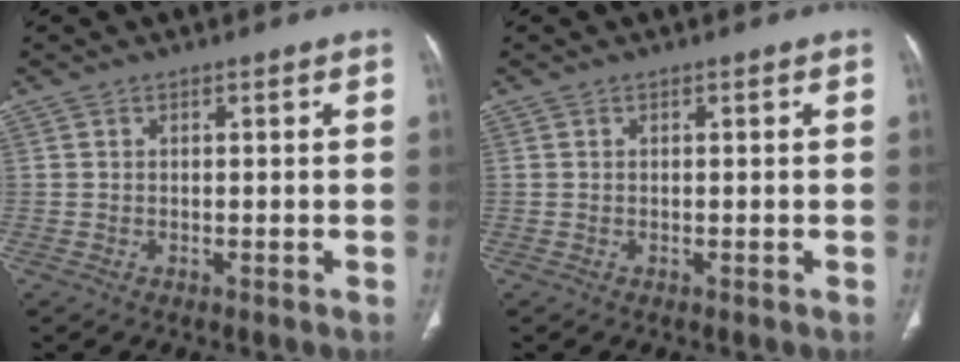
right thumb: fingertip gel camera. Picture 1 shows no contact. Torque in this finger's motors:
{"motor_torque": [-0.01, 0.01, -0.07, 0.07, 0.00]}